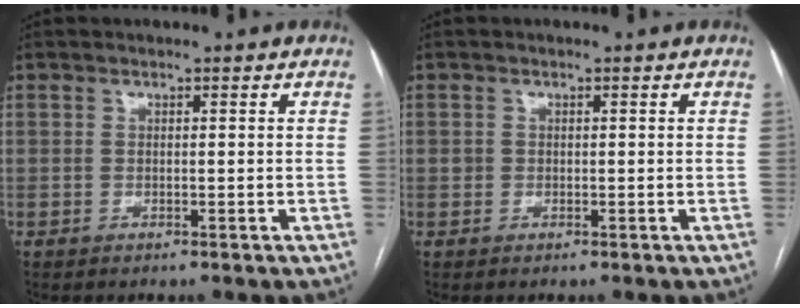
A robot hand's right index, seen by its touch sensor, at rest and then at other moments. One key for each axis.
{"total": 0.7, "fx": 0.1, "fy": 0.7, "fz": 0.1, "tx": 0.004, "ty": 0.004, "tz": 0.000}